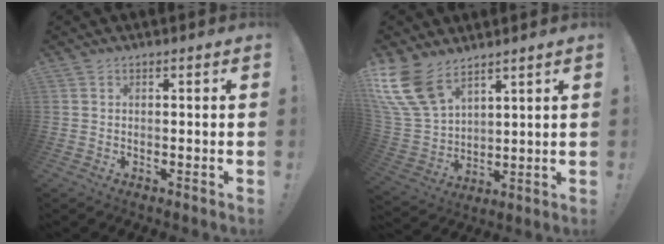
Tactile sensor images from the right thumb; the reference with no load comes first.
{"total": 14.6, "force": [9.5, 7.8, 8.0], "torque": [-0.177, -0.055, 0.184]}